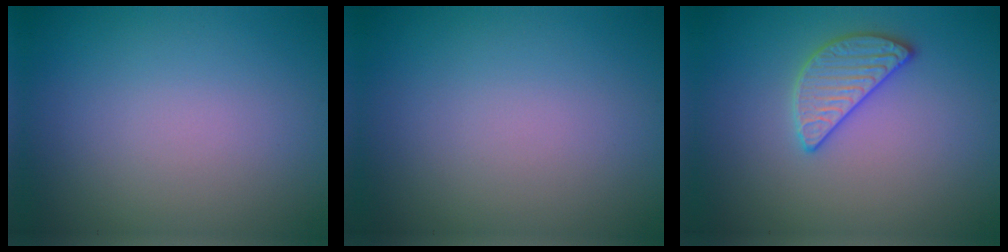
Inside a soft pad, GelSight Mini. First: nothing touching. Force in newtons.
{"total": 0.0}
{"total": 2.8, "press": 2.8, "slide": 0.1}